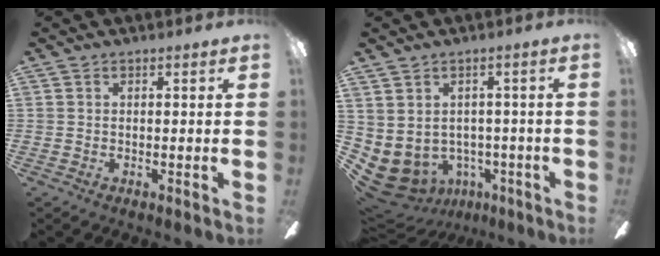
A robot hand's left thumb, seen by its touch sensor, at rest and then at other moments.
{"total": 5.7, "force": [-2.3, 4.8, 2.1], "torque": [-0.076, -0.003, -0.037]}